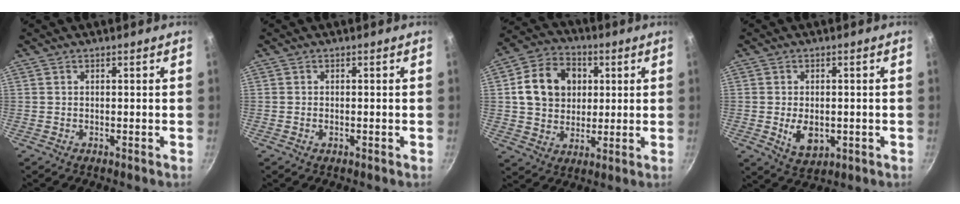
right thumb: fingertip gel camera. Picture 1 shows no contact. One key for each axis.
{"total": 0.8, "fx": -0.3, "fy": 0.4, "fz": 0.6, "tx": -0.011, "ty": 0.002, "tz": -0.006}
{"total": 13.7, "fx": 2.7, "fy": 11.2, "fz": 7.4, "tx": -0.104, "ty": 0.010, "tz": 0.041}
{"total": 6.4, "fx": -1.0, "fy": 4.2, "fz": 4.7, "tx": -0.064, "ty": -0.006, "tz": -0.006}